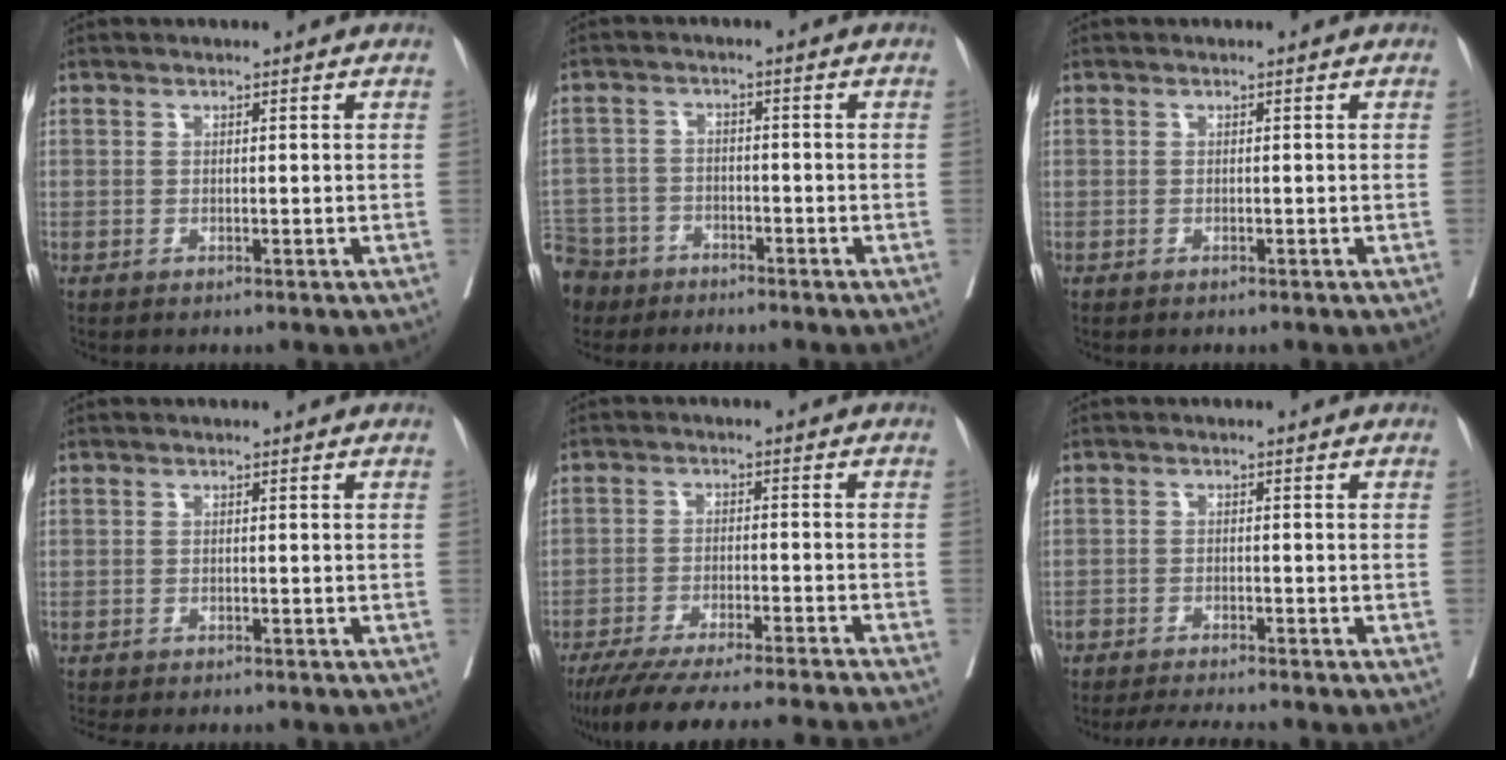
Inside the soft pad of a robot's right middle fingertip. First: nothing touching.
{"total": 10.9, "force": [-7.8, 7.2, 2.2], "torque": [-0.087, -0.001, -0.139]}
{"total": 0.0}
{"total": 7.7, "force": [-6.9, 1.6, 3.0], "torque": [-0.037, -0.008, -0.090]}
{"total": 20.0, "force": [-18.2, -0.6, 8.4], "torque": [-0.113, -0.047, -0.260]}
{"total": 7.7, "force": [-7.1, 0.5, 3.0], "torque": [-0.034, -0.011, -0.110]}